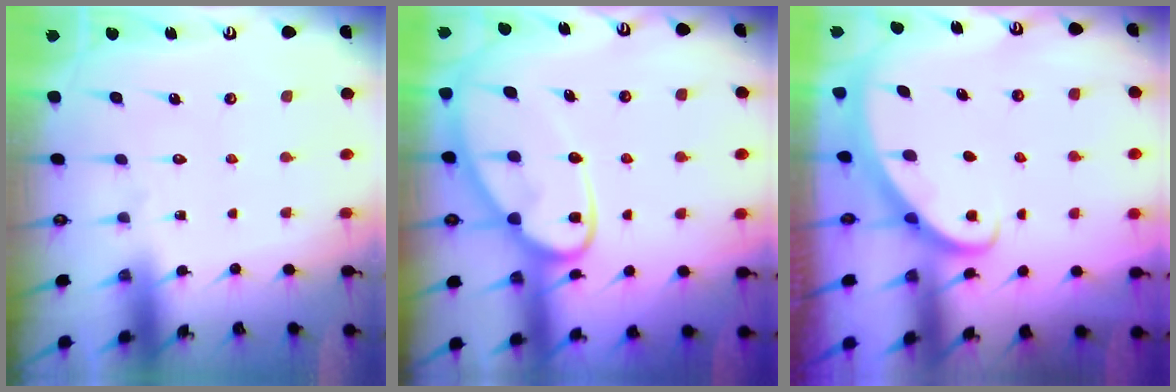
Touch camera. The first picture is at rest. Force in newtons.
{"total": 12.1, "press": 12.1, "slide": 1.0}
{"total": 2.8, "press": 2.8, "slide": 0.2}